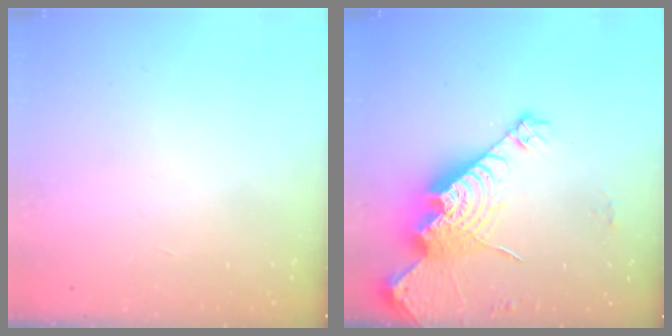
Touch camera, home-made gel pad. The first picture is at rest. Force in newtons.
{"total": 19.8, "press": 19.7, "slide": 1.8}